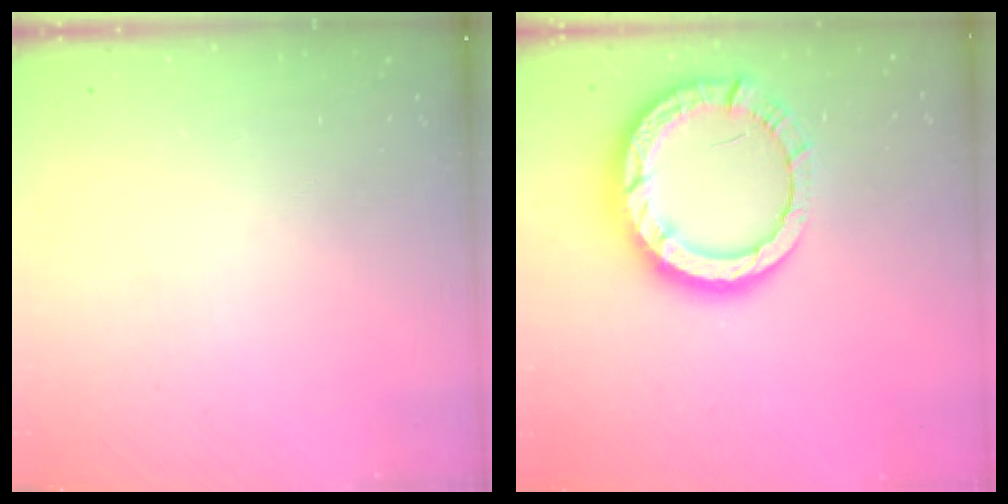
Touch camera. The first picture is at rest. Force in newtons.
{"total": 12.5, "press": 12.4, "slide": 0.9}